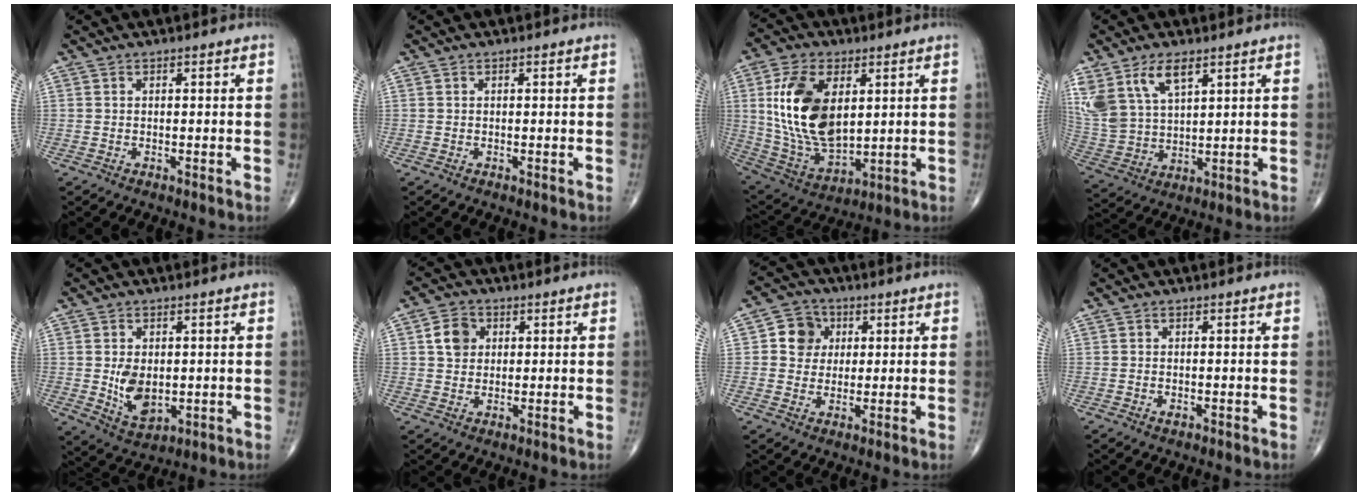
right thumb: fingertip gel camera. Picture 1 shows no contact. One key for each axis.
{"total": 0.0}
{"total": 18.7, "fx": 3.9, "fy": 10.5, "fz": 15.0, "tx": -0.280, "ty": -0.019, "tz": 0.083}
{"total": 13.5, "fx": 7.3, "fy": 7.2, "fz": 8.9, "tx": -0.184, "ty": -0.019, "tz": 0.155}
{"total": 5.5, "fx": 0.3, "fy": 3.4, "fz": 4.3, "tx": -0.068, "ty": -0.015, "tz": 0.020}
{"total": 5.2, "fx": 1.3, "fy": 4.3, "fz": 2.6, "tx": -0.030, "ty": 0.000, "tz": 0.019}
{"total": 6.6, "fx": 1.4, "fy": 5.9, "fz": 2.5, "tx": -0.011, "ty": 0.003, "tz": 0.018}
{"total": 0.8, "fx": -0.3, "fy": 0.5, "fz": 0.6, "tx": -0.006, "ty": 0.002, "tz": -0.004}